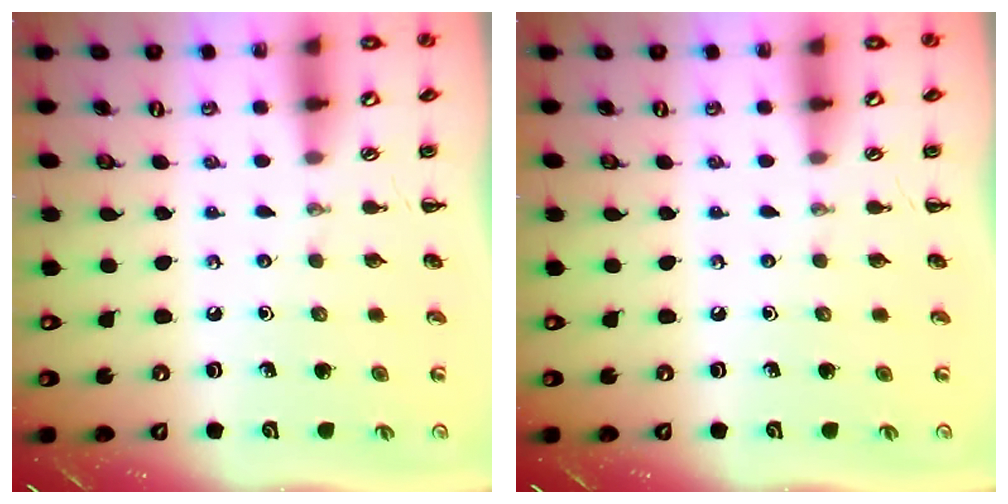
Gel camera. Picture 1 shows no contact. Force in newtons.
{"total": 0.0}